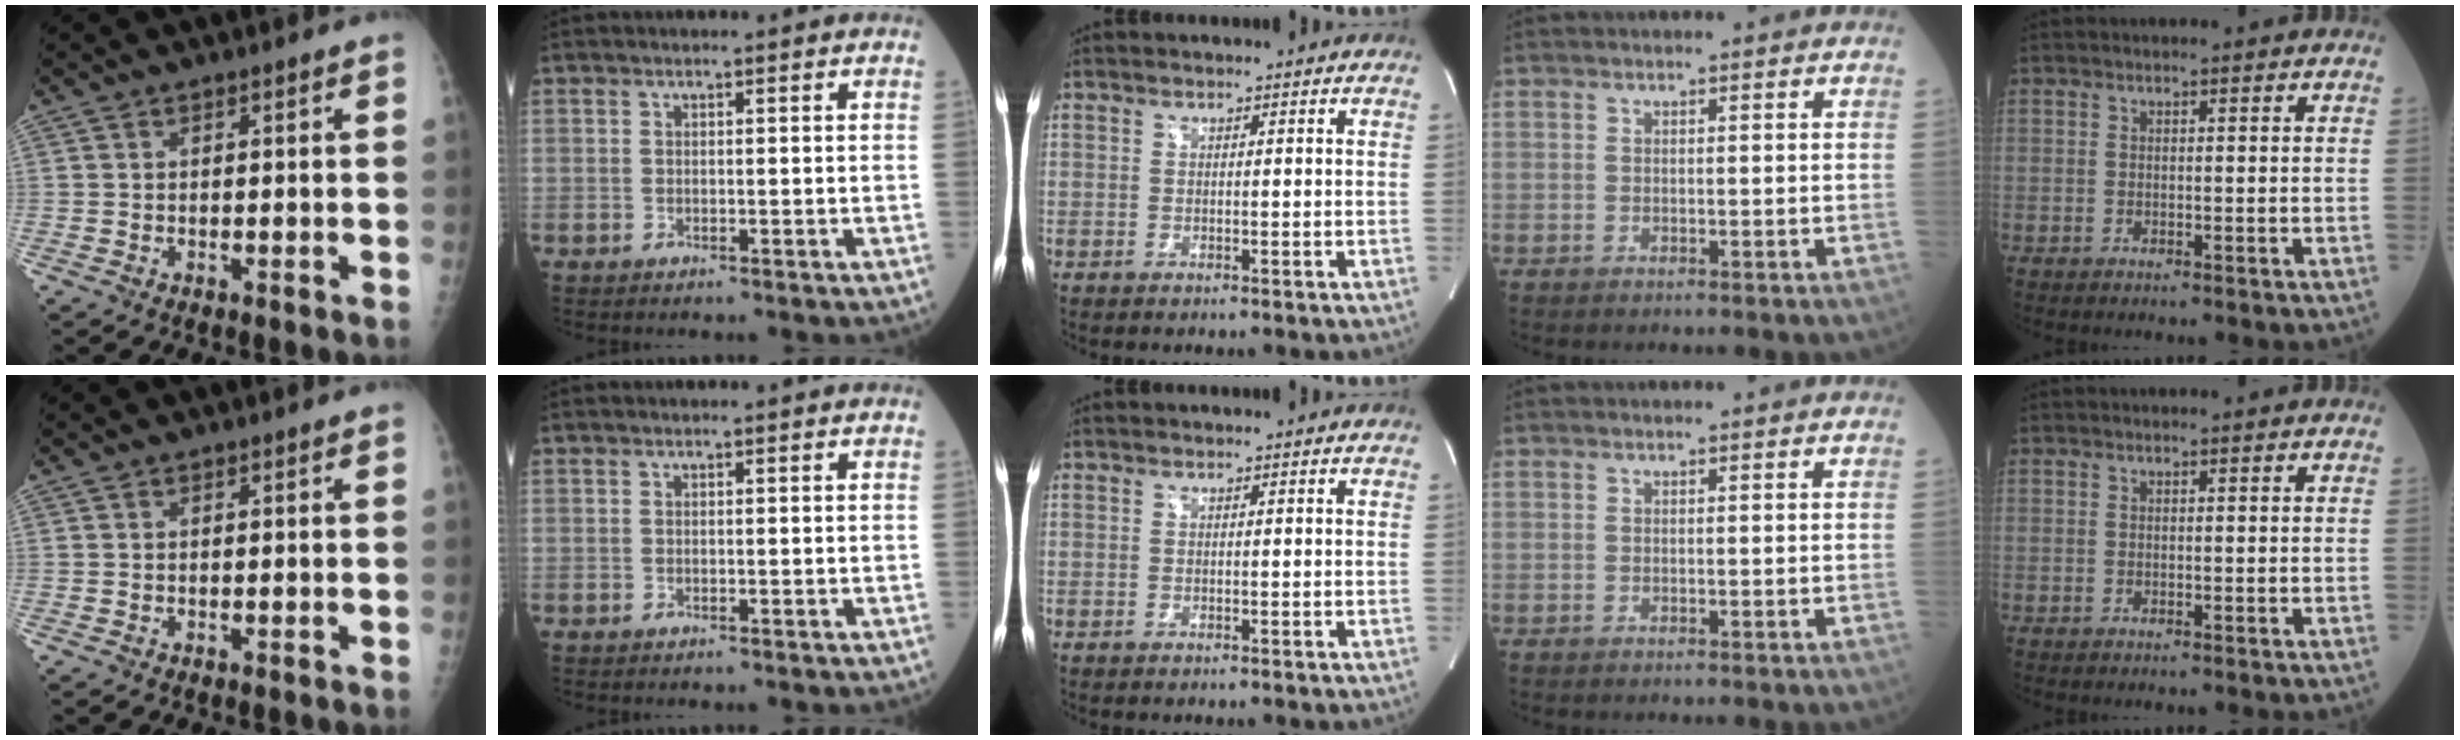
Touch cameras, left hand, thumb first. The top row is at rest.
{}